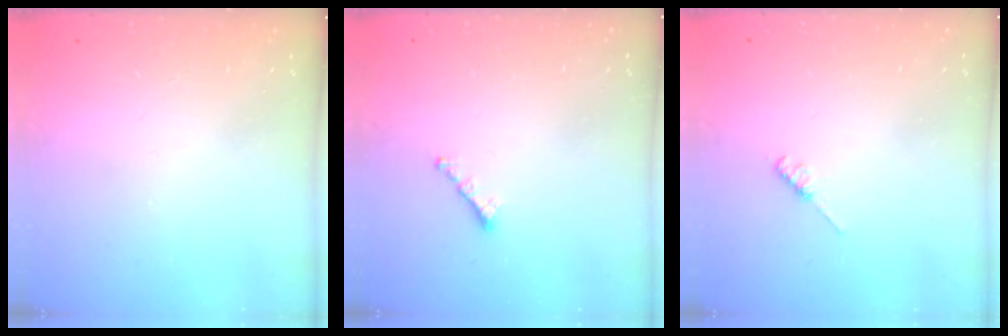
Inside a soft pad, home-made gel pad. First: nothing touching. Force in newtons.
{"total": 1.6, "press": 1.5, "slide": 0.5}
{"total": 2.6, "press": 2.5, "slide": 0.4}